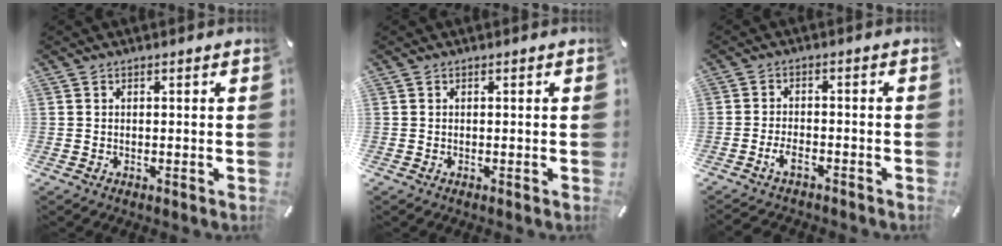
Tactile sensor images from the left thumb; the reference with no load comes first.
{"total": 0.0}
{"total": 4.2, "force": [-3.0, 1.8, 2.3], "torque": [-0.050, 0.012, -0.058]}